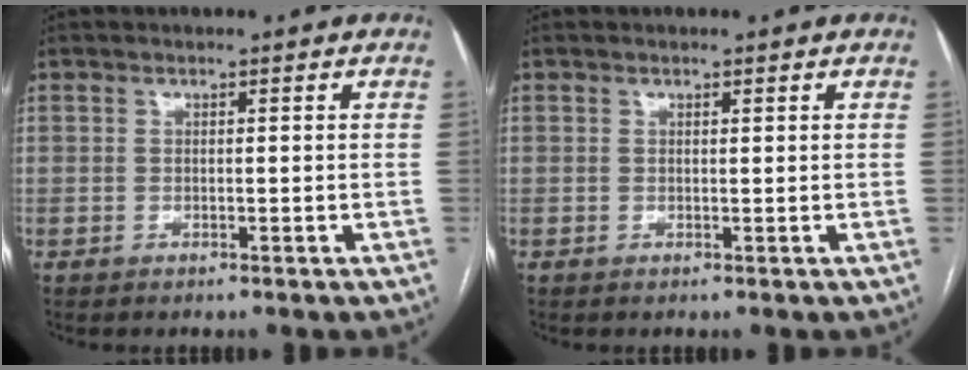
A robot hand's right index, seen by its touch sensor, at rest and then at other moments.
{"total": 0.0}